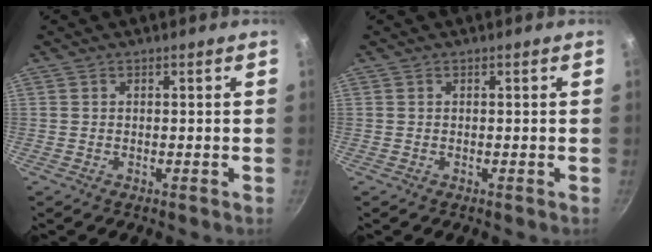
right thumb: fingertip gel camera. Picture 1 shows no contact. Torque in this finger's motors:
{"motor_torque": [0.16, 0.16, -0.13, 0.13, 0.00]}